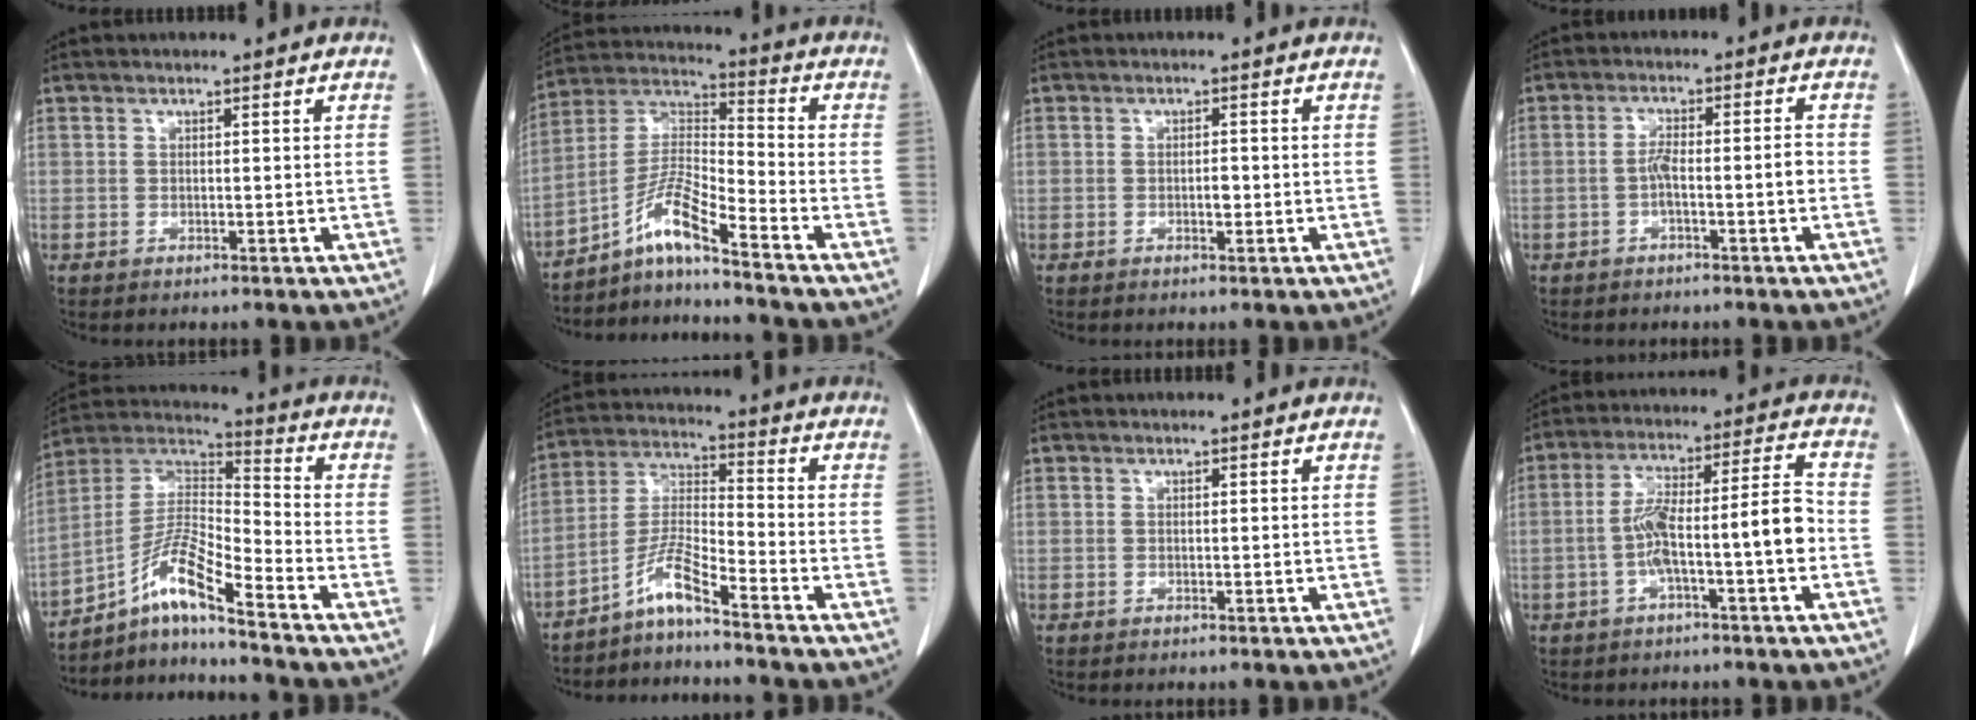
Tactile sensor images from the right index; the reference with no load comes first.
{"total": 8.1, "force": [-6.2, -0.3, 5.3], "torque": [-0.114, 0.010, -0.119]}
{"total": 1.4, "force": [-0.3, 0.7, 1.2], "torque": [-0.019, 0.002, -0.004]}
{"total": 4.1, "force": [-1.3, 0.5, 3.9], "torque": [-0.070, 0.013, -0.021]}
{"total": 10.2, "force": [-7.3, 0.0, 7.1], "torque": [-0.150, 0.013, -0.136]}
{"total": 6.4, "force": [-5.1, -0.2, 3.9], "torque": [-0.090, -0.003, -0.103]}
{"total": 0.0}
{"total": 10.5, "force": [-2.8, 0.8, 10.1], "torque": [-0.175, 0.033, -0.046]}